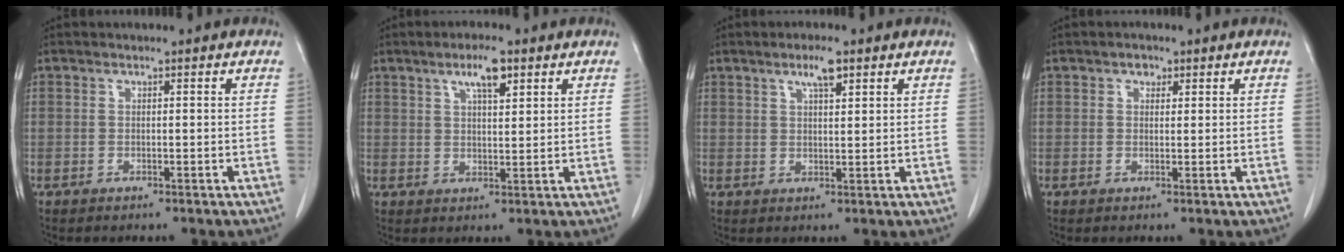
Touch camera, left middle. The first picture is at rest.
{"total": 4.9, "force": [2.9, 1.1, 3.8], "torque": [-0.069, 0.004, 0.049]}
{"total": 3.6, "force": [2.2, 0.6, 2.7], "torque": [-0.050, 0.003, 0.038]}
{"total": 1.4, "force": [0.8, 1.0, 0.6], "torque": [-0.007, 0.002, 0.011]}